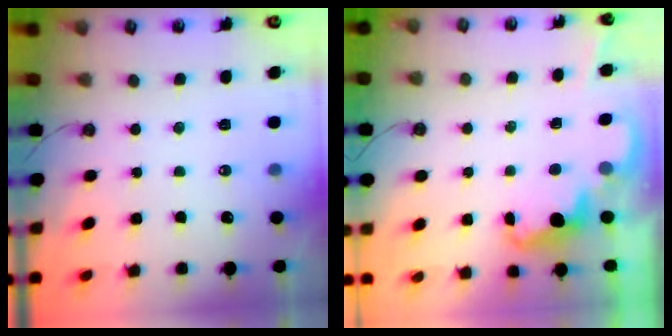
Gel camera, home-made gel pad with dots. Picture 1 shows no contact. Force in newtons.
{"total": 2.4, "press": 2.4, "slide": 0.5}